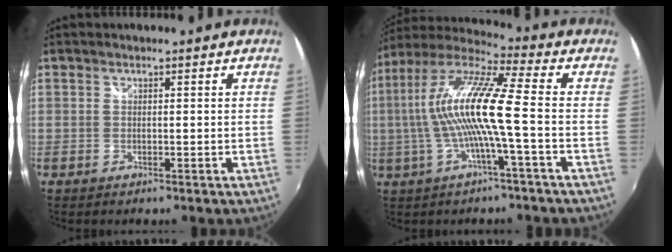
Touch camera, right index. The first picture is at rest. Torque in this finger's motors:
{"motor_torque": [1.62, -0.52, 1.05, 0.21]}